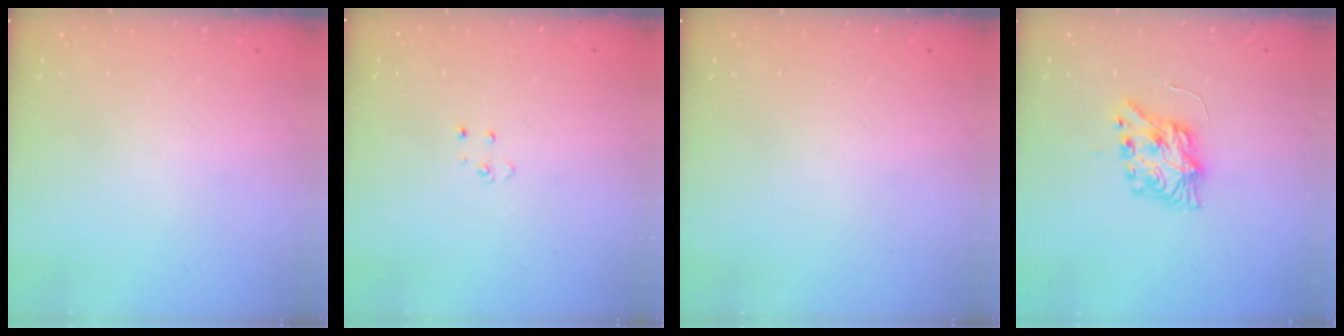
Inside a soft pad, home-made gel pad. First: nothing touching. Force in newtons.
{"total": 2.6, "press": 2.6, "slide": 0.2}
{"total": 0.0}
{"total": 8.1, "press": 8.1, "slide": 0.2}